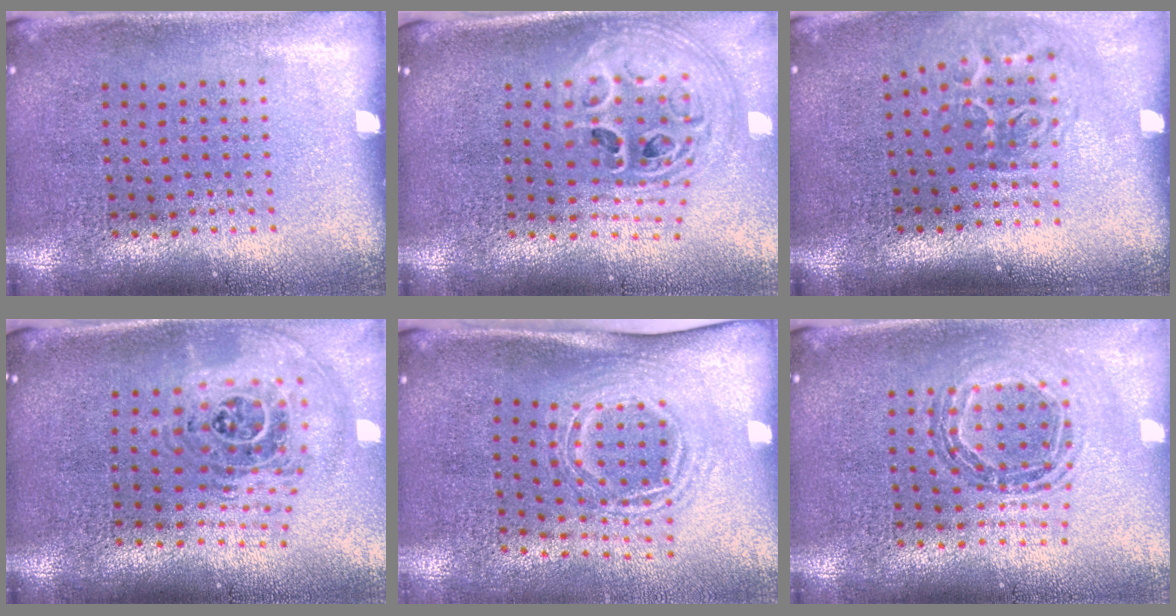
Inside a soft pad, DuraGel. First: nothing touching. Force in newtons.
{"total": 2.8, "press": 2.0, "slide": 1.9}
{"total": 2.0, "press": 1.3, "slide": 1.5}
{"total": 1.7, "press": 1.4, "slide": 0.9}
{"total": 1.7, "press": 1.2, "slide": 1.2}
{"total": 0.9, "press": 0.9, "slide": 0.1}